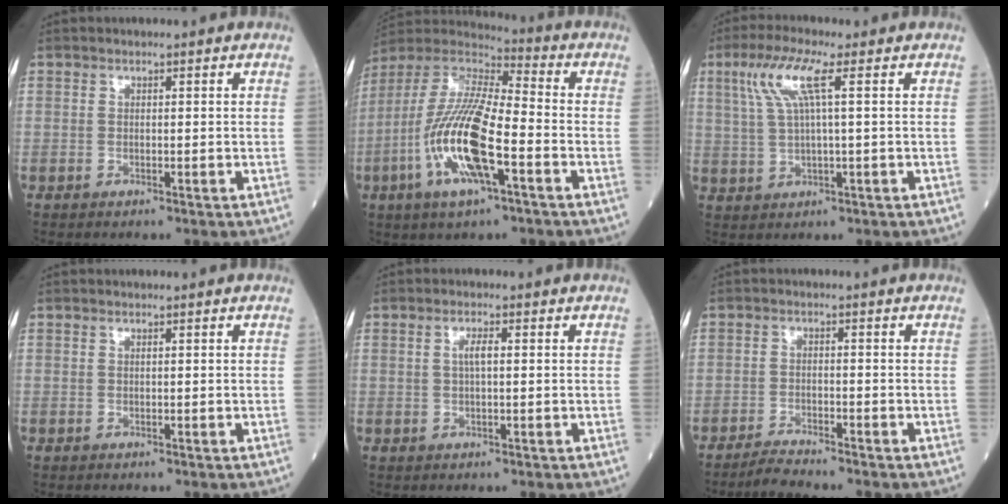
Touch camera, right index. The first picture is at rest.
{"total": 17.1, "force": [-5.4, 3.5, 15.9], "torque": [-0.332, -0.011, -0.106]}
{"total": 6.9, "force": [2.6, 0.3, 6.4], "torque": [-0.141, 0.016, 0.054]}
{"total": 0.0}
{"total": 2.1, "force": [0.3, 0.4, 2.0], "torque": [-0.041, 0.004, 0.005]}
{"total": 6.8, "force": [-6.5, -1.1, 1.6], "torque": [-0.035, -0.017, -0.123]}